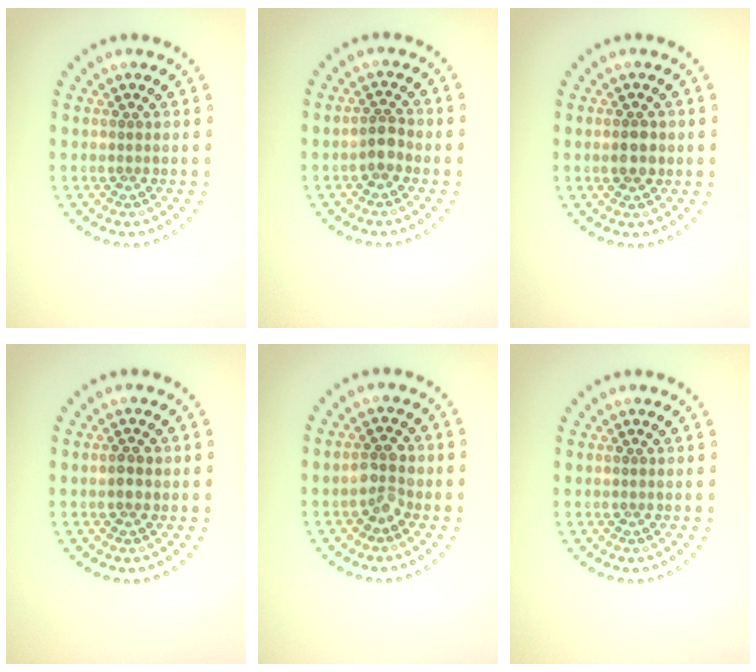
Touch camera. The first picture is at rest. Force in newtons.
{"total": 1.8, "press": 1.5, "slide": 0.9}
{"total": 2.4, "press": 2.4, "slide": 0.1}
{"total": 1.4, "press": 1.4, "slide": 0.2}
{"total": 2.4, "press": 2.3, "slide": 0.7}
{"total": 0.0}